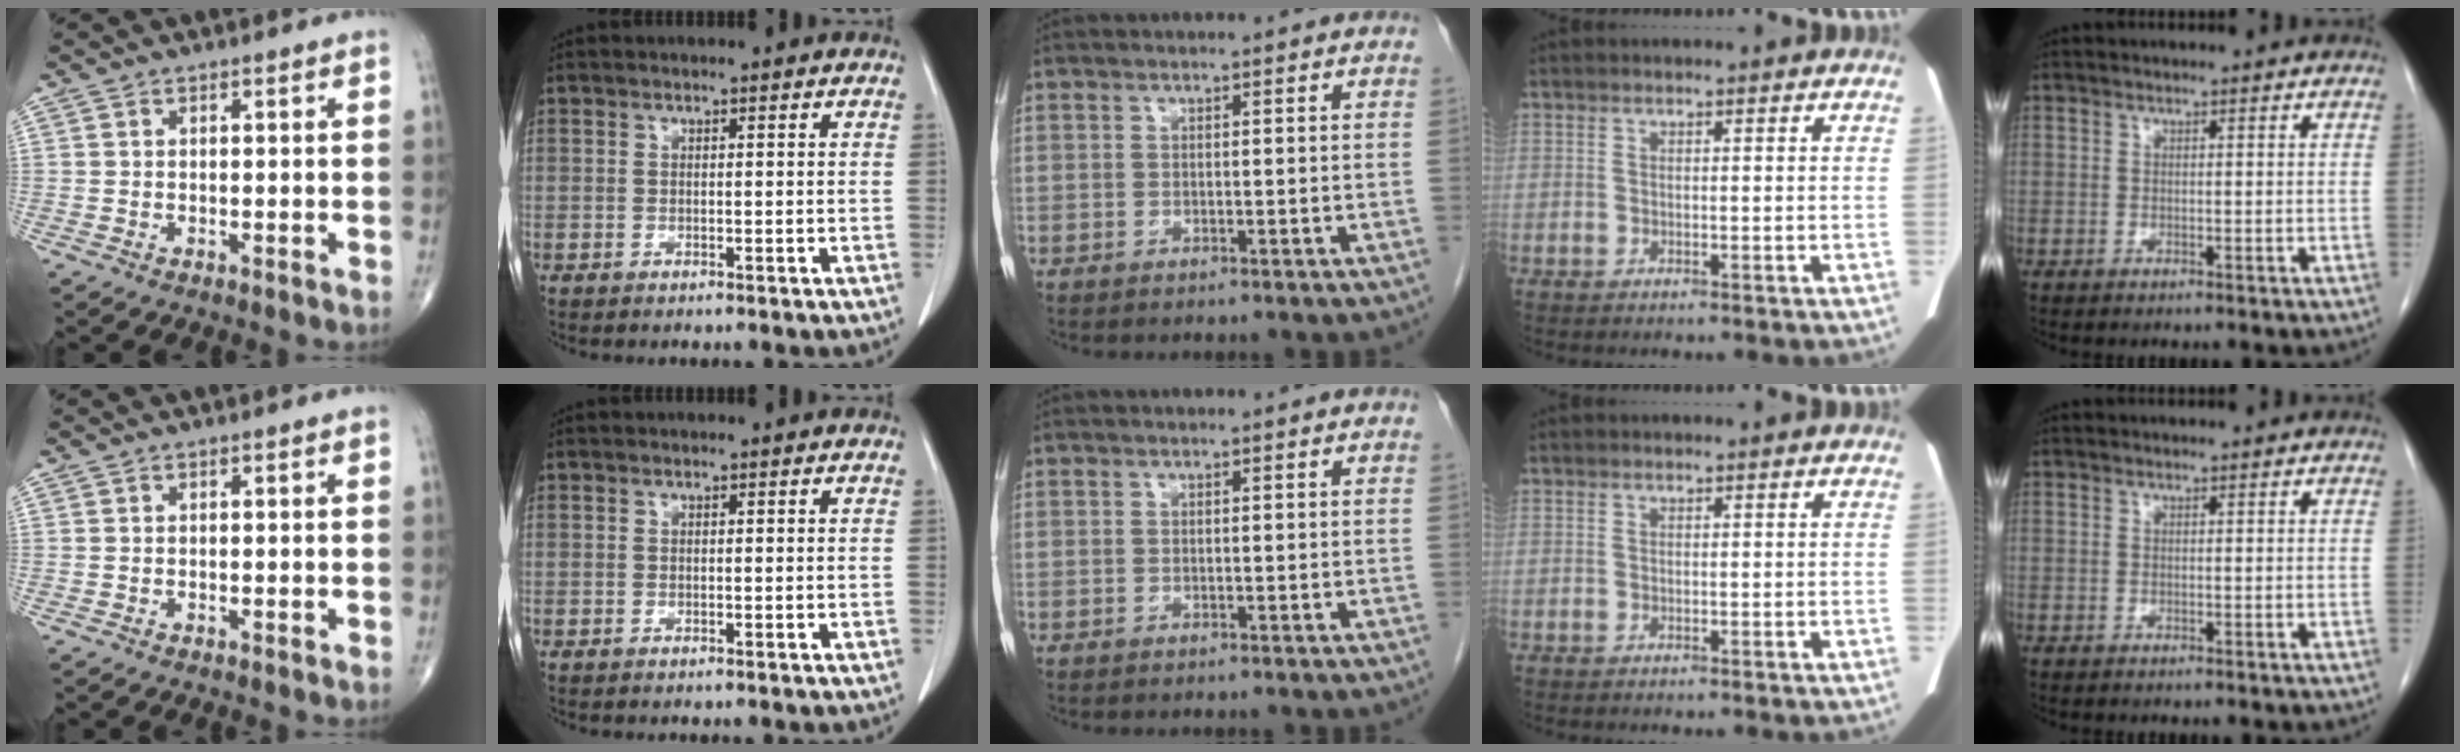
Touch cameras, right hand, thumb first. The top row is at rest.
{}